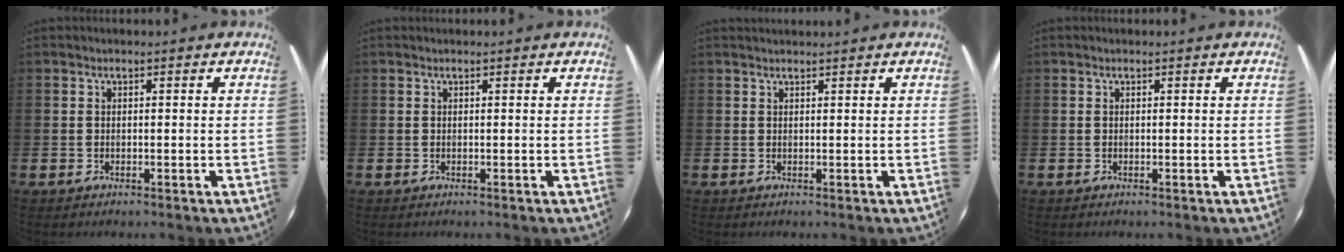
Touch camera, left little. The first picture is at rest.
{"total": 0.0}
{"total": 0.8, "force": [0.8, 0.0, 0.0], "torque": [0.000, 0.001, 0.015]}
{"total": 0.0}